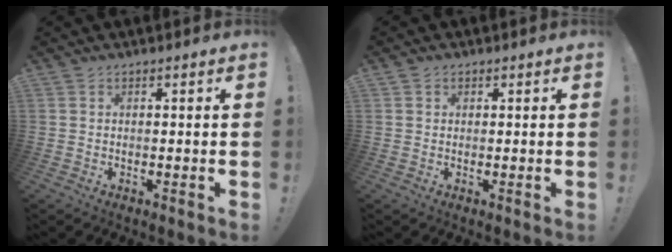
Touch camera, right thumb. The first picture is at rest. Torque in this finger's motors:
{"motor_torque": [0.16, -0.30, -0.12, -0.16, -0.09]}